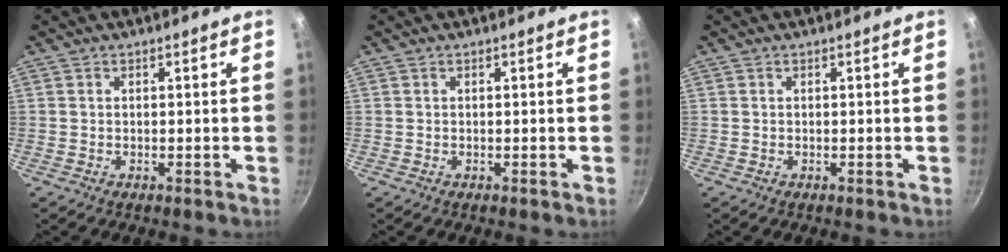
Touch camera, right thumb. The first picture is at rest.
{"total": 0.0}
{"total": 0.0}